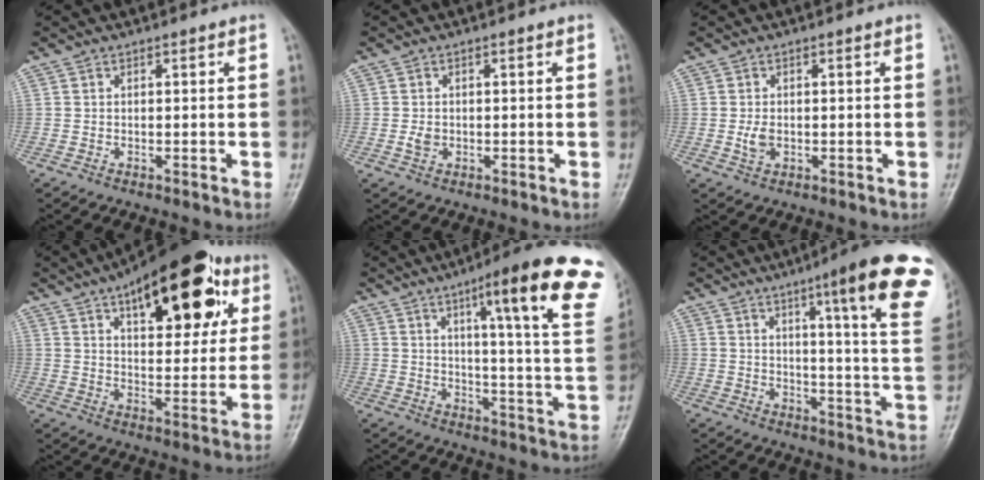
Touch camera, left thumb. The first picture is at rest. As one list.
[{"total": 1.9, "force": [-0.3, 1.5, 1.2], "torque": [-0.018, 0.001, -0.006]}, {"total": 2.7, "force": [-0.3, 1.7, 2.0], "torque": [-0.038, -0.001, -0.005]}, {"total": 23.9, "force": [11.3, 10.6, 18.2], "torque": [-0.227, -0.010, 0.167]}, {"total": 23.2, "force": [12.2, 3.6, 19.4], "torque": [-0.241, -0.038, 0.151]}, {"total": 20.9, "force": [10.6, 2.5, 17.8], "torque": [-0.212, -0.042, 0.126]}]